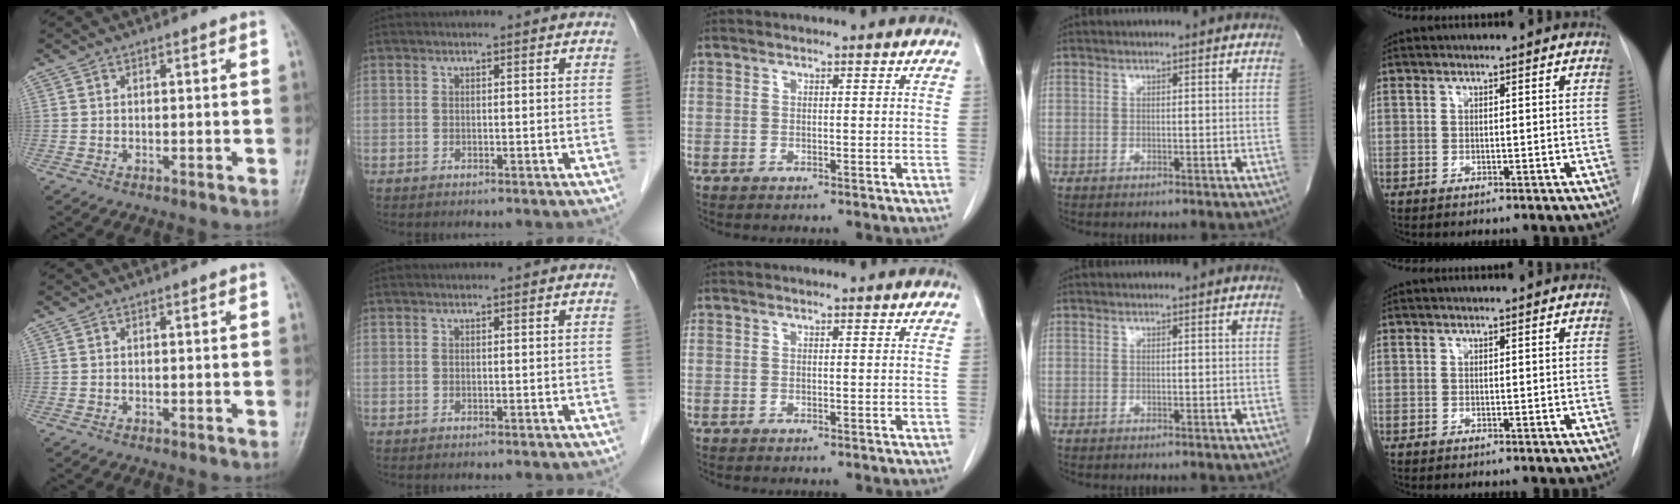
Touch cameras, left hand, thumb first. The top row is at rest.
{}